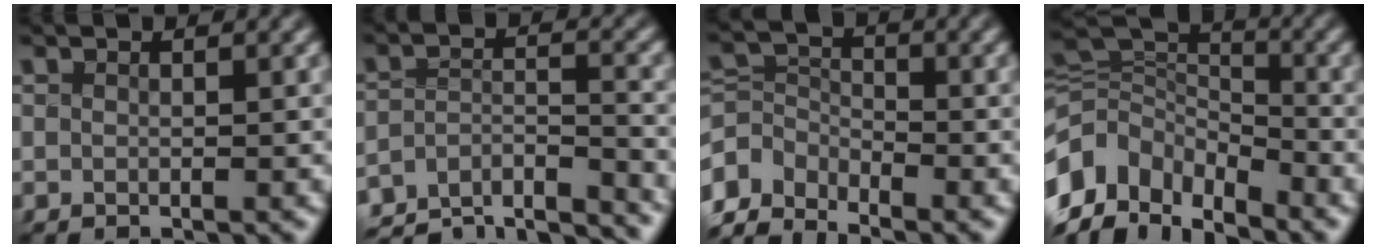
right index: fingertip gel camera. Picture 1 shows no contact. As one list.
[{"total": 11.6, "force": [-10.6, 3.3, 3.4], "torque": [-0.035, -0.027, -0.168]}, {"total": 5.5, "force": [-2.4, 4.6, 1.9], "torque": [-0.056, -0.022, -0.046]}, {"total": 13.3, "force": [-4.2, 10.7, 6.7], "torque": [-0.157, -0.039, -0.073]}]